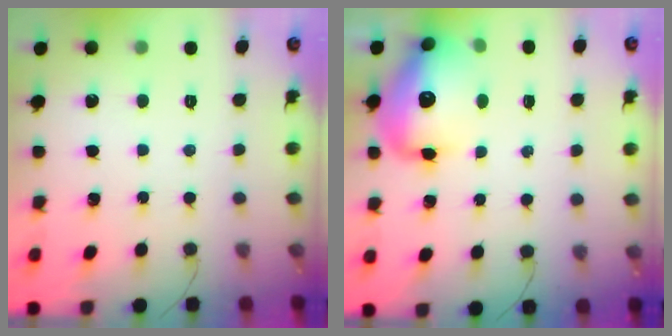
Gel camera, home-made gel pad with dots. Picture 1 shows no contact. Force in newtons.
{"total": 15.8, "press": 15.2, "slide": 4.3}